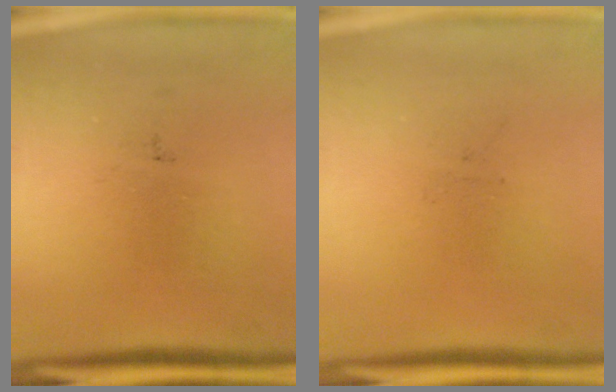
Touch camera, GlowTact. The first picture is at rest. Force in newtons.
{"total": 0.0}